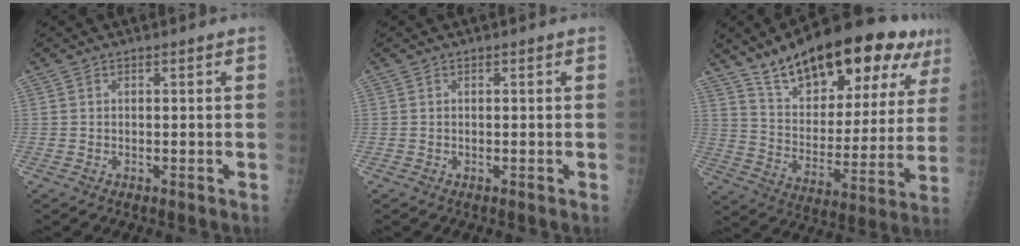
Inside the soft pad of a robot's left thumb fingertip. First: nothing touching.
{"total": 0.0}
{"total": 27.4, "force": [17.2, 11.0, 18.3], "torque": [-0.246, -0.038, 0.266]}